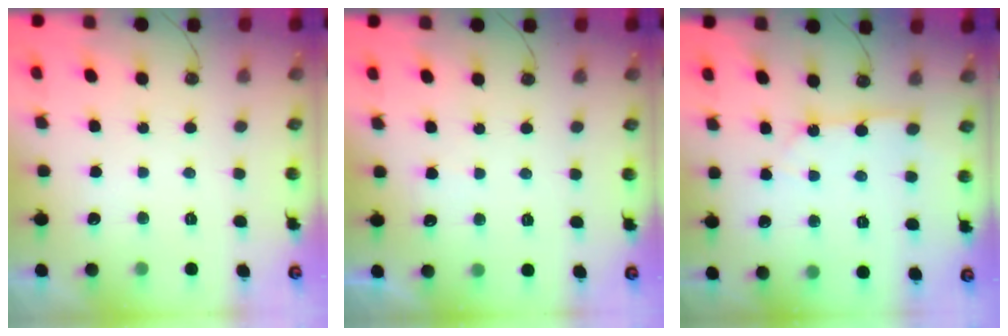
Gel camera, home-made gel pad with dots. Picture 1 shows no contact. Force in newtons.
{"total": 3.2, "press": 3.2, "slide": 0.4}
{"total": 2.6, "press": 2.6, "slide": 0.4}